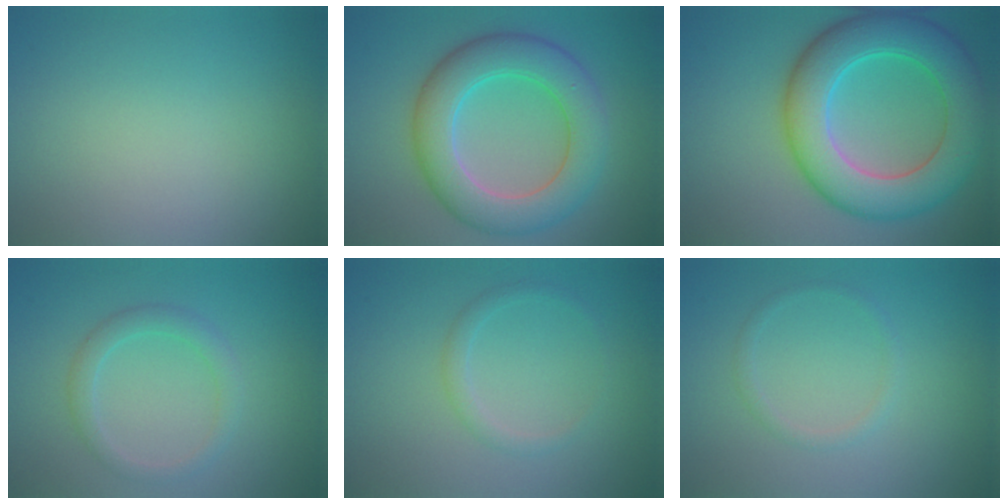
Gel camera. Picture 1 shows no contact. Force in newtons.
{"total": 7.4, "press": 7.4, "slide": 0.4}
{"total": 9.4, "press": 9.4, "slide": 0.2}
{"total": 2.1, "press": 2.1, "slide": 0.1}
{"total": 1.2, "press": 1.2, "slide": 0.1}
{"total": 1.0, "press": 1.0, "slide": 0.1}